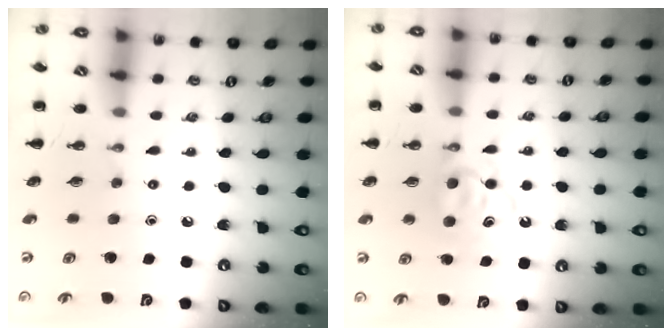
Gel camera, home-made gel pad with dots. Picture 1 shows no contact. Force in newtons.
{"total": 7.0, "press": 7.0, "slide": 0.6}